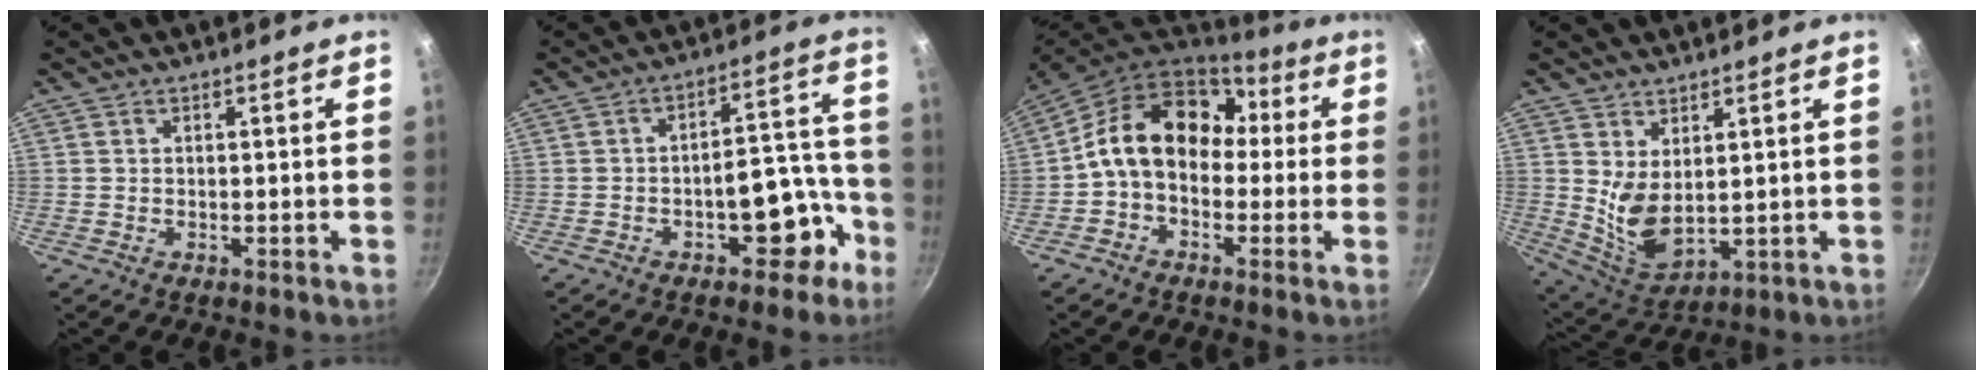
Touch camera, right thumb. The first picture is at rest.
{"total": 10.5, "force": [-4.9, 6.0, 7.1], "torque": [-0.032, 0.074, -0.055]}
{"total": 17.5, "force": [2.0, 13.0, 11.5], "torque": [-0.169, 0.044, 0.015]}
{"total": 8.0, "force": [2.5, 4.2, 6.3], "torque": [-0.106, -0.040, 0.063]}